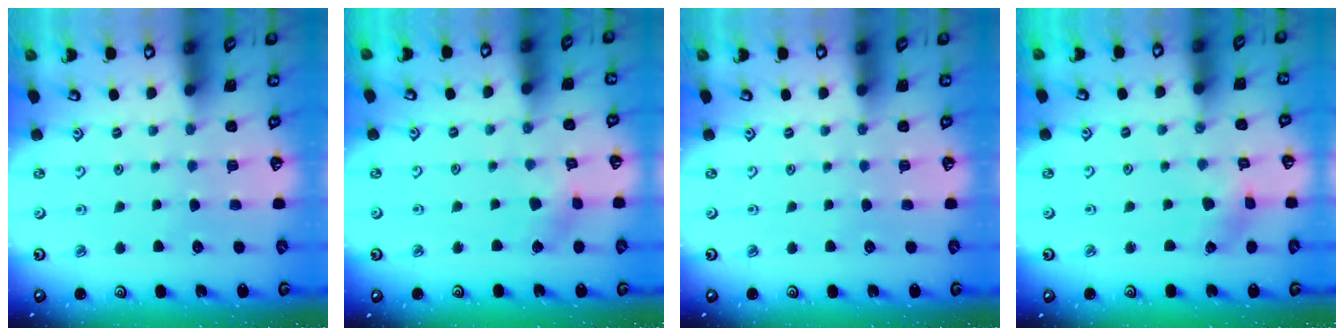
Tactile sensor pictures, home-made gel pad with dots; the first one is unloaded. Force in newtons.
{"total": 4.5, "press": 4.5, "slide": 0.4}
{"total": 0.0}
{"total": 1.5, "press": 1.5, "slide": 0.3}